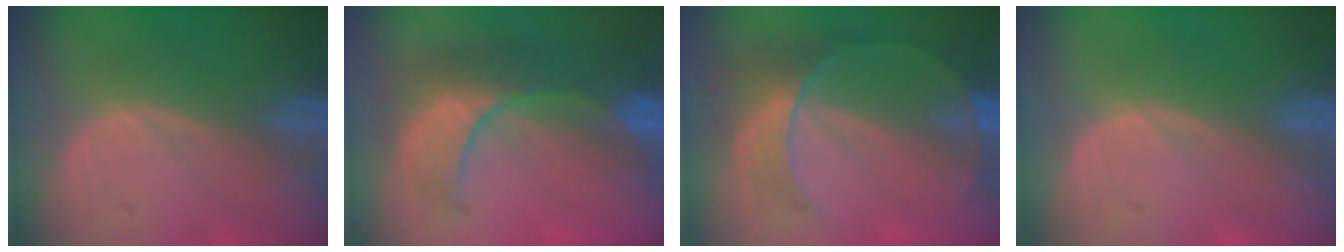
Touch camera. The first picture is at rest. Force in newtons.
{"total": 9.3, "press": 8.9, "slide": 2.9}
{"total": 7.5, "press": 6.6, "slide": 3.6}
{"total": 0.0}